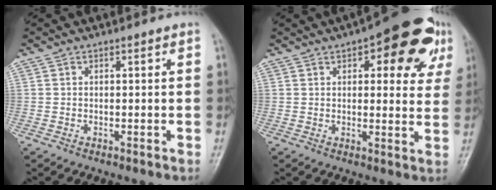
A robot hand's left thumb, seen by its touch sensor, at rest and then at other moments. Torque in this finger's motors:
{"motor_torque": [0.54, 0.50, 0.56, -0.03, 0.11]}